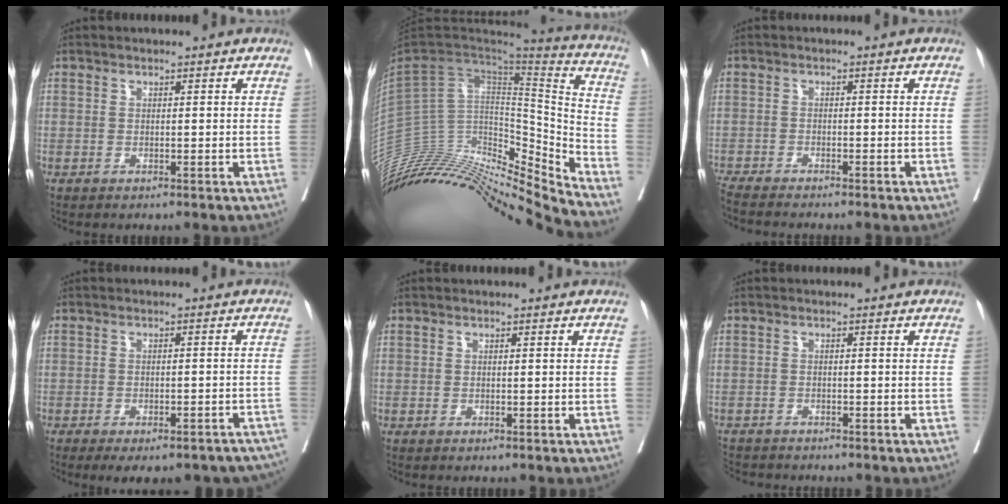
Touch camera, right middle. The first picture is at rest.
{"total": 28.5, "force": [-26.5, 3.2, 9.9], "torque": [-0.153, 0.006, -0.416]}
{"total": 5.7, "force": [-5.2, -0.6, 2.0], "torque": [-0.034, -0.017, -0.092]}
{"total": 14.6, "force": [-11.9, 5.1, 6.7], "torque": [-0.085, 0.009, -0.134]}
{"total": 0.0}
{"total": 4.8, "force": [-4.5, 1.5, 0.6], "torque": [-0.012, -0.011, -0.074]}